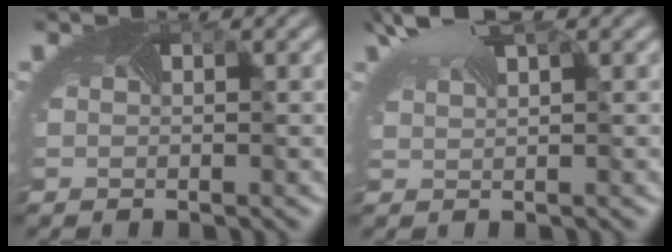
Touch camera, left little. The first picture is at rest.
{"total": 2.3, "force": [1.9, 0.3, 1.3], "torque": [-0.043, 0.002, 0.047]}